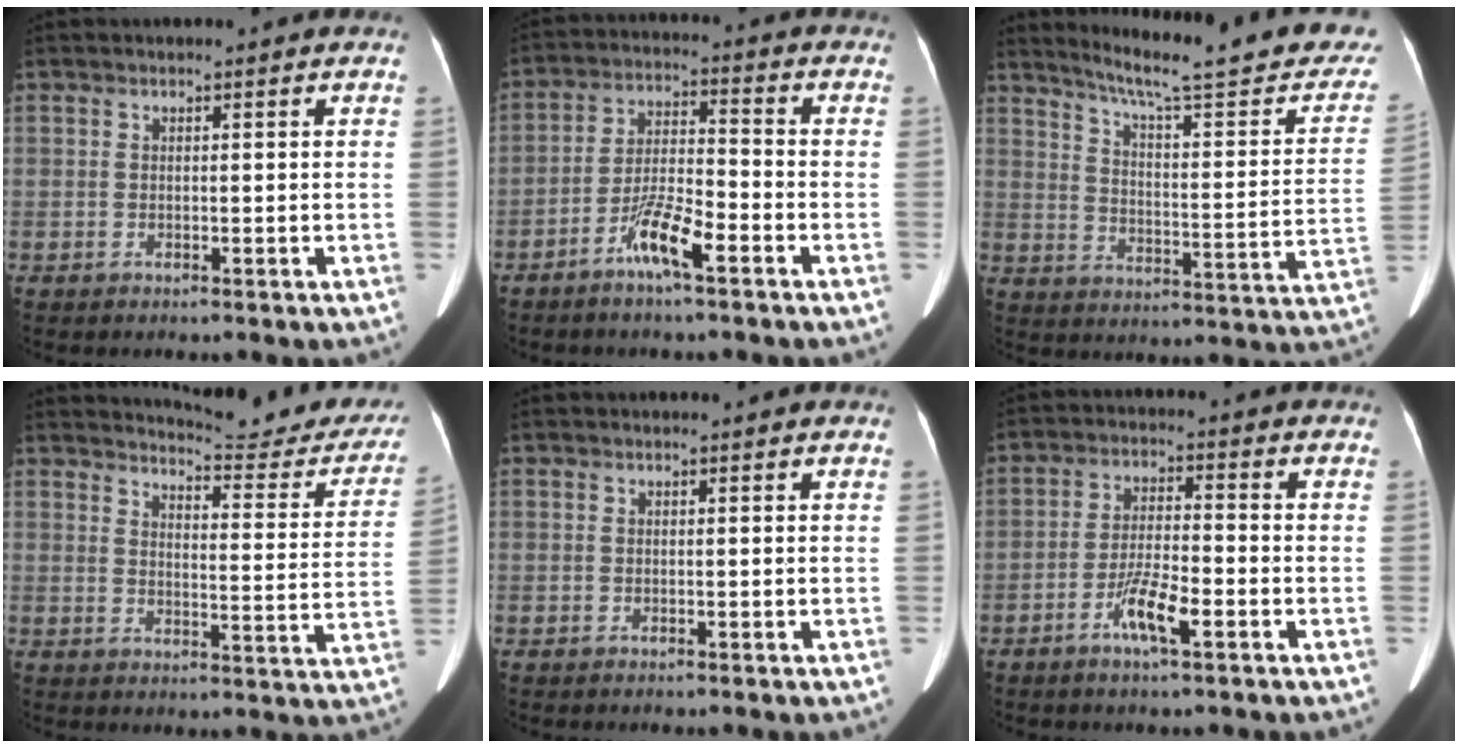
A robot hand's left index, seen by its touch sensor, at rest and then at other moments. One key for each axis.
{"total": 7.3, "fx": -4.4, "fy": 0.9, "fz": 5.7, "tx": -0.118, "ty": 0.000, "tz": -0.082}
{"total": 24.3, "fx": 21.0, "fy": 1.9, "fz": 12.1, "tx": -0.172, "ty": -0.059, "tz": 0.265}
{"total": 18.1, "fx": 17.3, "fy": 2.3, "fz": 4.9, "tx": -0.048, "ty": -0.083, "tz": 0.191}
{"total": 0.0}
{"total": 6.1, "fx": -3.1, "fy": 0.8, "fz": 5.1, "tx": -0.104, "ty": -0.003, "tz": -0.057}